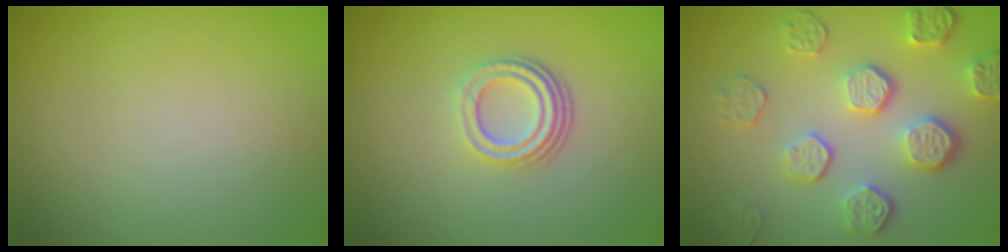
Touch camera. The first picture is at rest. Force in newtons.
{"total": 3.0, "press": 2.1, "slide": 2.1}
{"total": 5.4, "press": 4.0, "slide": 3.6}